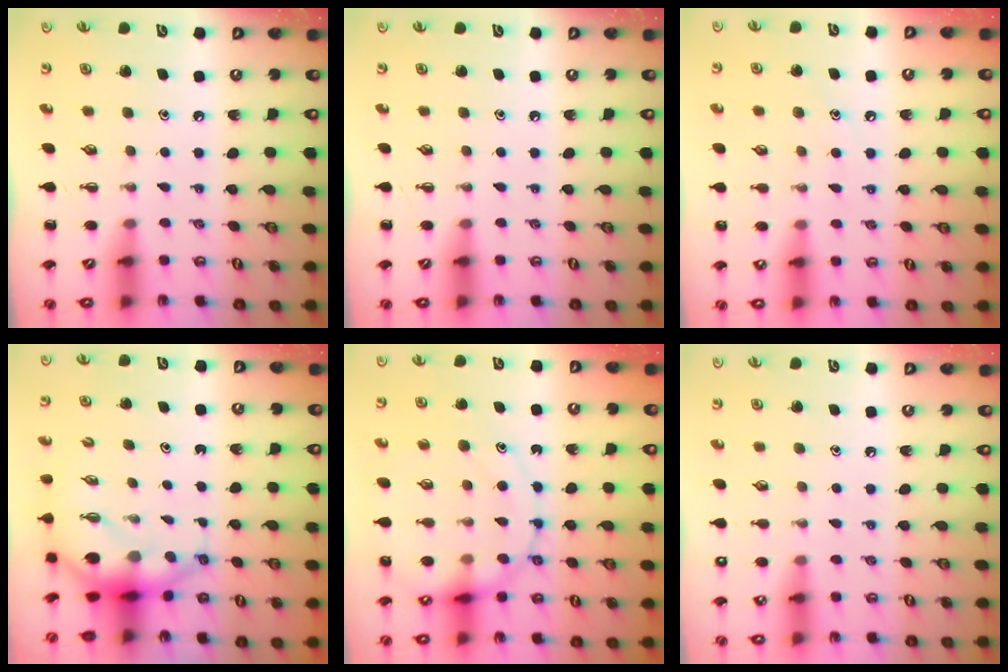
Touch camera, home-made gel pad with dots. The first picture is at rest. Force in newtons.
{"total": 0.0}
{"total": 7.1, "press": 6.9, "slide": 1.8}
{"total": 7.0, "press": 6.9, "slide": 1.2}
{"total": 15.5, "press": 15.2, "slide": 3.0}
{"total": 6.0, "press": 5.8, "slide": 1.7}